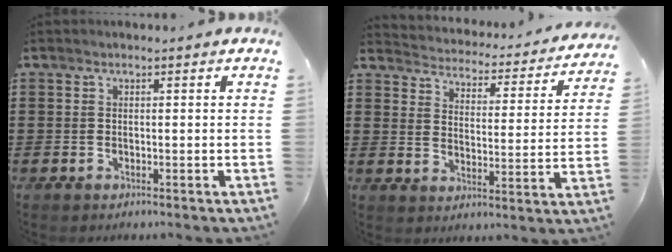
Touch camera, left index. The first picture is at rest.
{"total": 3.1, "force": [3.1, 0.1, -0.2], "torque": [-0.022, -0.033, 0.045]}